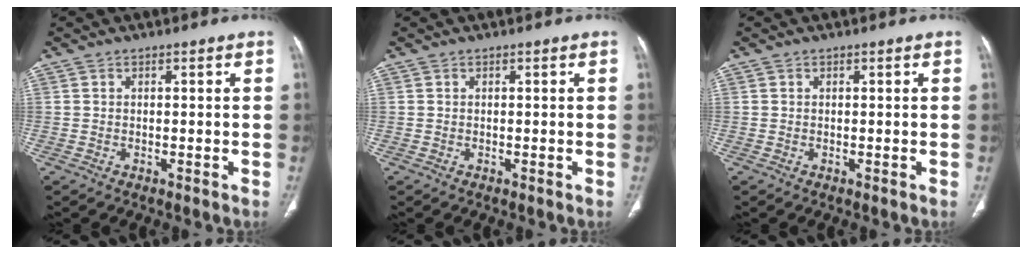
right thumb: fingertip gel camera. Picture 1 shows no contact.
{"total": 0.0}
{"total": 0.0}